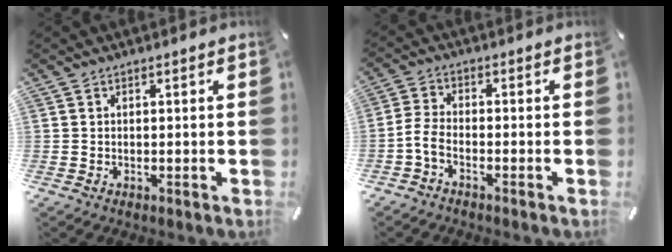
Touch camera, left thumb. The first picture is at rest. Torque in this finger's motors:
{"motor_torque": [0.07, 0.02, 0.42, 0.27, 0.00]}